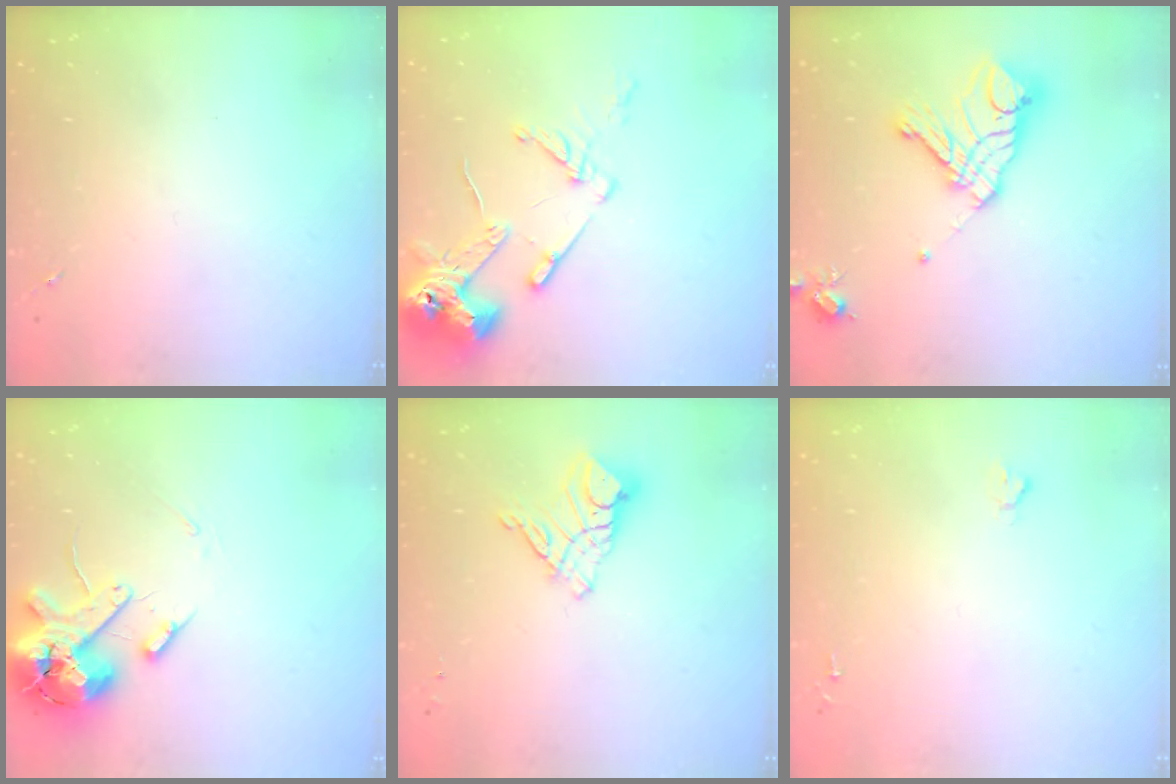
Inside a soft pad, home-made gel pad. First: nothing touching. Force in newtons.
{"total": 14.1, "press": 13.9, "slide": 2.0}
{"total": 17.6, "press": 17.5, "slide": 1.9}
{"total": 14.6, "press": 14.4, "slide": 2.4}
{"total": 9.7, "press": 9.7, "slide": 1.1}
{"total": 1.6, "press": 1.6, "slide": 0.2}